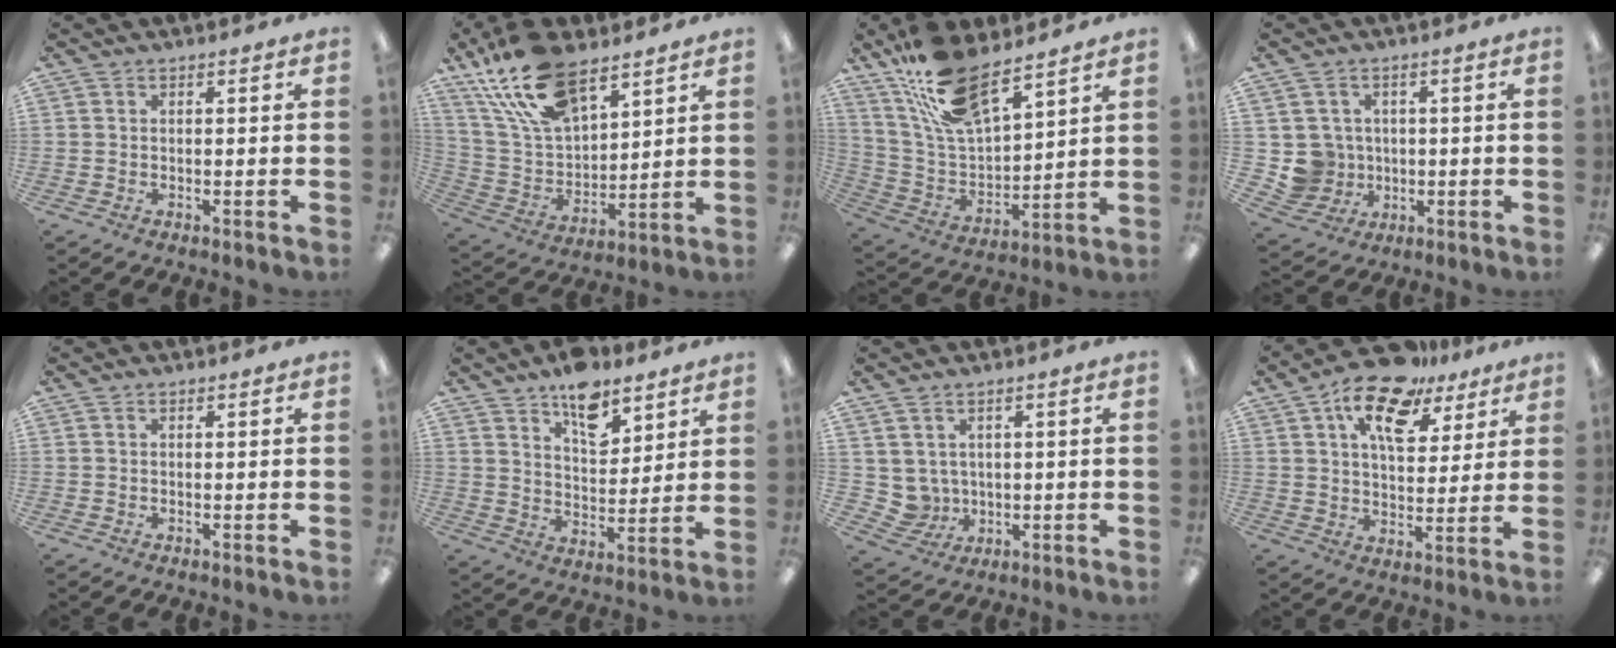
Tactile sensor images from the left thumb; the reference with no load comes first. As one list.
[{"total": 20.0, "force": [12.8, 9.7, 12.0], "torque": [-0.249, -0.053, 0.227]}, {"total": 17.3, "force": [13.1, 6.2, 9.5], "torque": [-0.206, -0.064, 0.237]}, {"total": 6.2, "force": [0.6, 6.2, 0.4], "torque": [-0.029, 0.003, 0.022]}, {"total": 0.0}, {"total": 11.3, "force": [7.9, 5.8, 5.6], "torque": [-0.068, -0.045, 0.138]}, {"total": 4.5, "force": [2.3, 3.9, 0.4], "torque": [-0.034, -0.009, 0.047]}, {"total": 15.4, "force": [9.8, 7.8, 9.0], "torque": [-0.148, -0.043, 0.171]}]